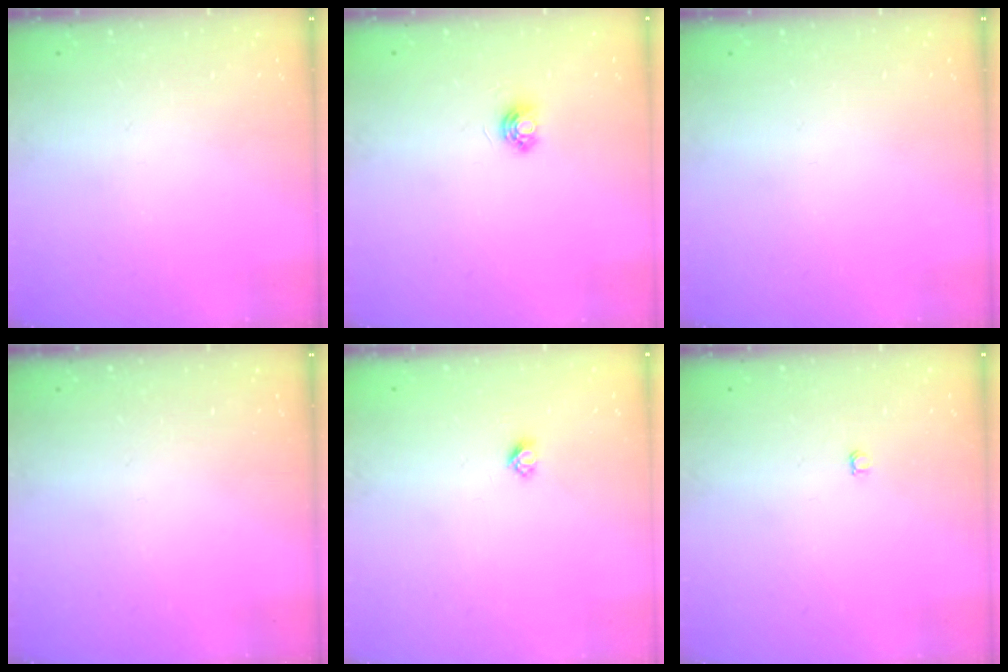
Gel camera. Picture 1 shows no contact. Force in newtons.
{"total": 4.7, "press": 4.7, "slide": 0.5}
{"total": 0.0}
{"total": 0.0}
{"total": 2.7, "press": 2.6, "slide": 0.3}
{"total": 3.0, "press": 3.0, "slide": 0.3}